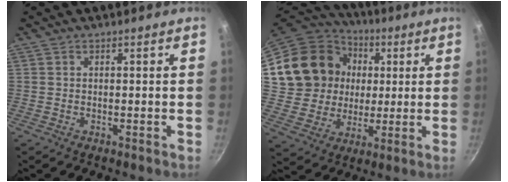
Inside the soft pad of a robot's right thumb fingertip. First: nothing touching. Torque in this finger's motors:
{"motor_torque": [-1.12, 2.82, 0.96, -0.54, 0.79]}